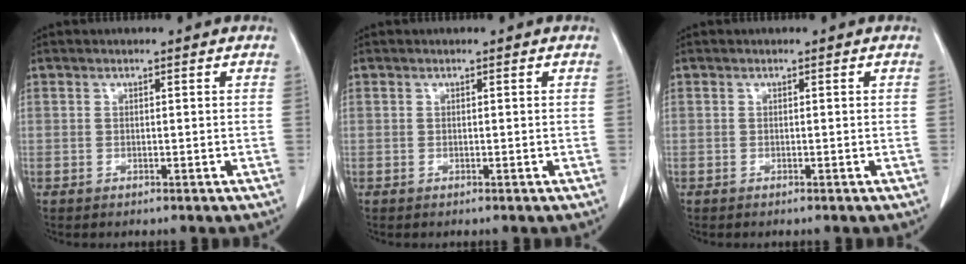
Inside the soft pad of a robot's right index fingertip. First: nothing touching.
{"total": 0.0}
{"total": 0.0}